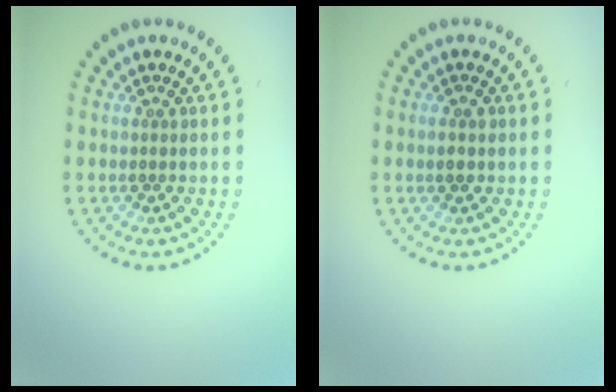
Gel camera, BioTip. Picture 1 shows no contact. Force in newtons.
{"total": 1.5, "press": 1.5, "slide": 0.2}